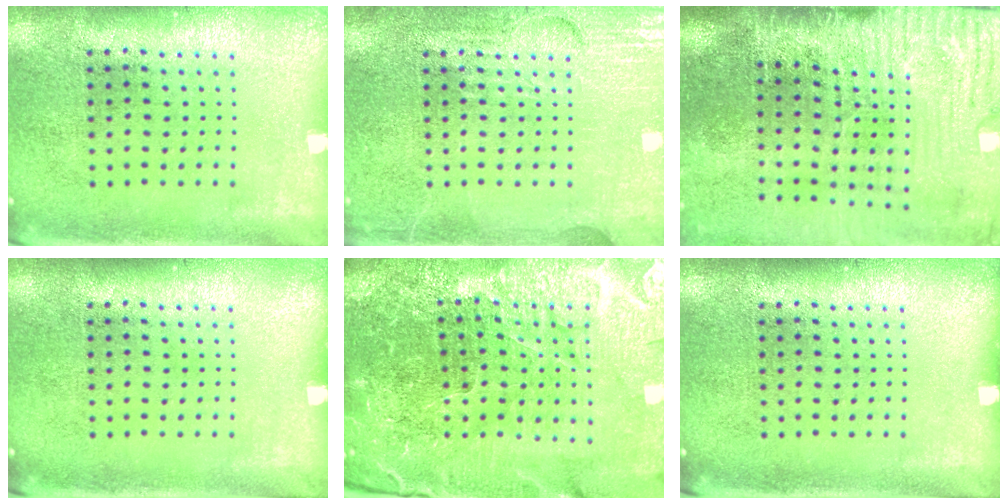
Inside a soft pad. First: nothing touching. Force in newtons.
{"total": 5.4, "press": 5.3, "slide": 0.6}
{"total": 4.8, "press": 3.9, "slide": 2.8}
{"total": 0.0}
{"total": 5.8, "press": 5.3, "slide": 2.4}
{"total": 0.0}